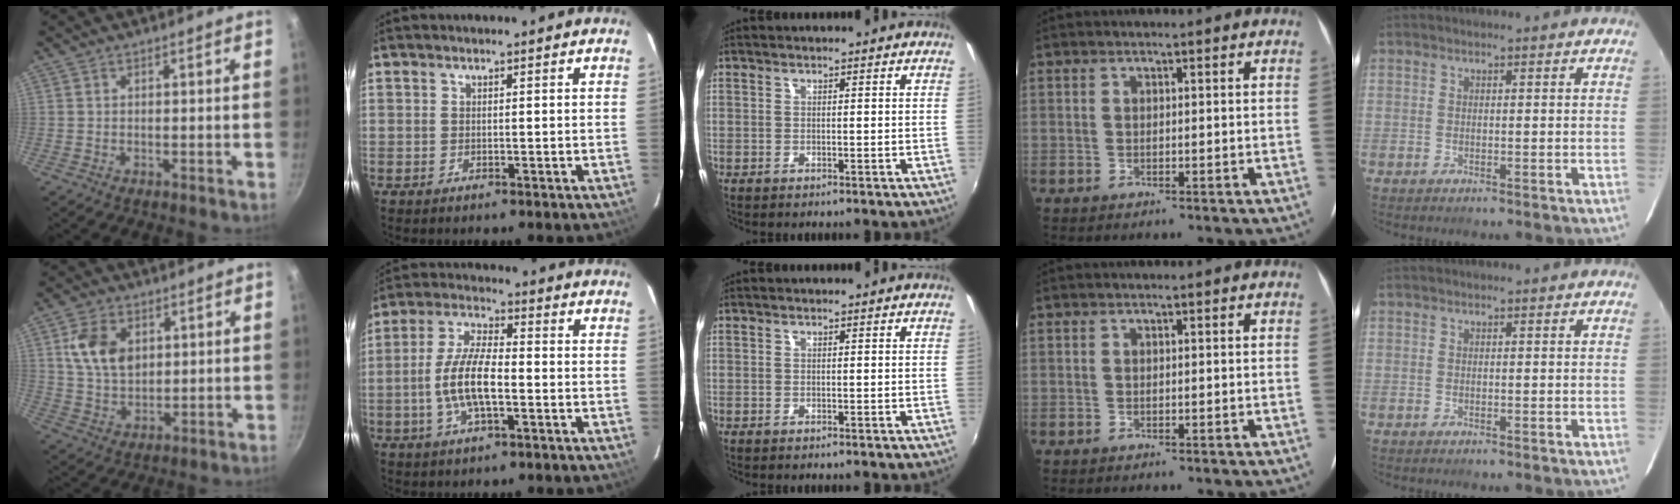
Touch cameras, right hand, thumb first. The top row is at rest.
{"thumb": {"total": 9.8, "force": [2.8, 6.8, 6.4], "torque": [-0.101, -0.010, 0.053]}, "index": {"total": 10.1, "force": [-2.5, 3.4, 9.2], "torque": [-0.187, 0.002, -0.047]}}